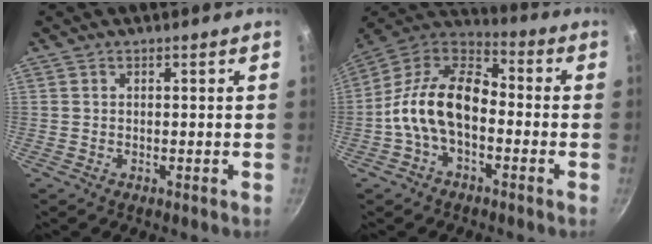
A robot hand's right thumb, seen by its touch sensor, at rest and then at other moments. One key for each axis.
{"total": 15.1, "fx": -3.0, "fy": 9.1, "fz": 11.6, "tx": -0.189, "ty": 0.049, "tz": -0.077}